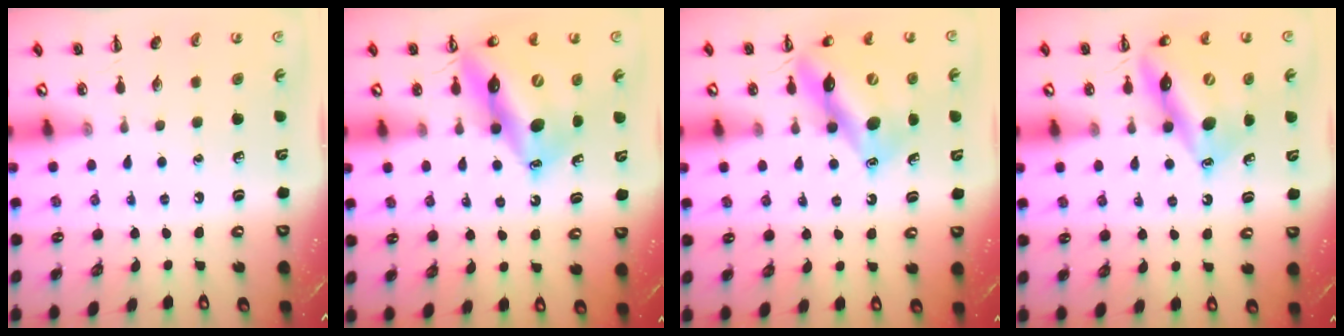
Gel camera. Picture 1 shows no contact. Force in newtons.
{"total": 16.1, "press": 15.4, "slide": 4.5}
{"total": 13.7, "press": 13.2, "slide": 3.4}
{"total": 15.3, "press": 14.6, "slide": 4.3}